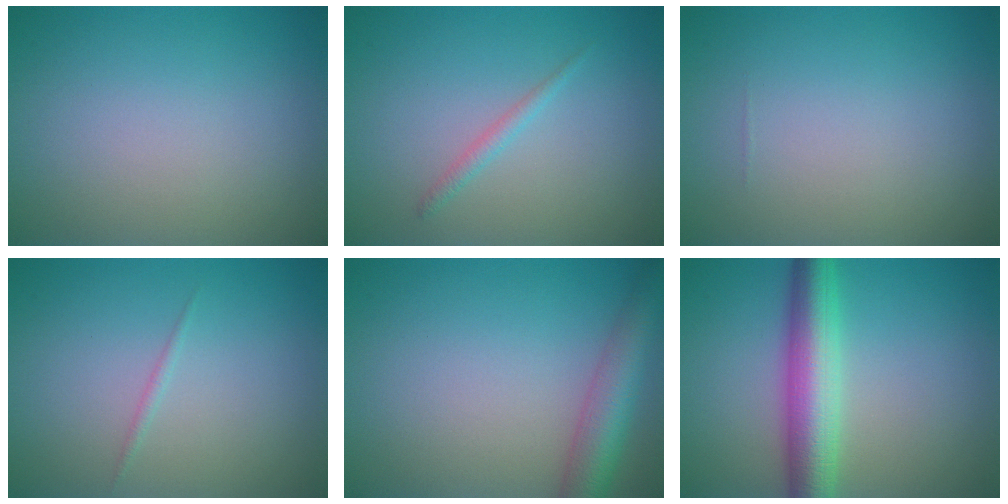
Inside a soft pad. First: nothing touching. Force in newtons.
{"total": 1.0, "press": 1.0, "slide": 0.1}
{"total": 0.0}
{"total": 0.5, "press": 0.5, "slide": 0.0}
{"total": 4.9, "press": 4.9, "slide": 0.2}
{"total": 6.4, "press": 6.4, "slide": 0.0}